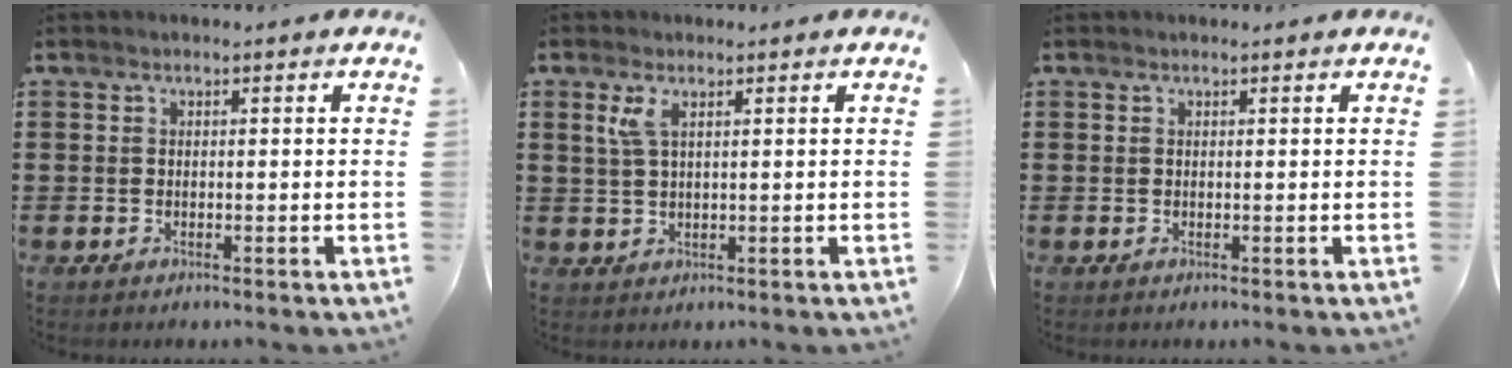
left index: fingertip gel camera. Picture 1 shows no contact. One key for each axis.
{"total": 3.0, "fx": 1.3, "fy": 0.8, "fz": 2.6, "tx": -0.057, "ty": 0.004, "tz": 0.022}
{"total": 0.0}